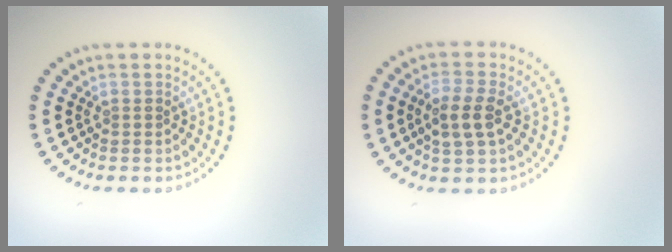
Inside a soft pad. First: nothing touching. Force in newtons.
{"total": 3.0, "press": 2.8, "slide": 0.9}